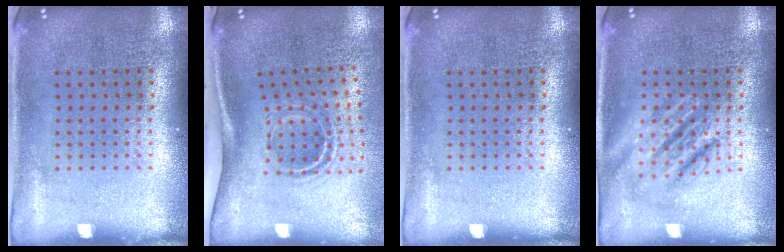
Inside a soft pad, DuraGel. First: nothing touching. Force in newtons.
{"total": 2.1, "press": 1.2, "slide": 1.7}
{"total": 0.0}
{"total": 2.6, "press": 2.6, "slide": 0.3}